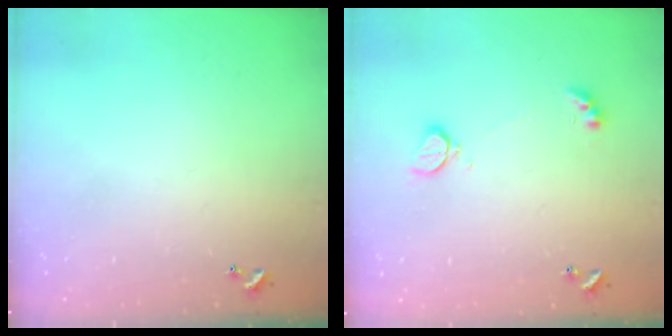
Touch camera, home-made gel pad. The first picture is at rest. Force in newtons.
{"total": 2.8, "press": 2.7, "slide": 0.6}